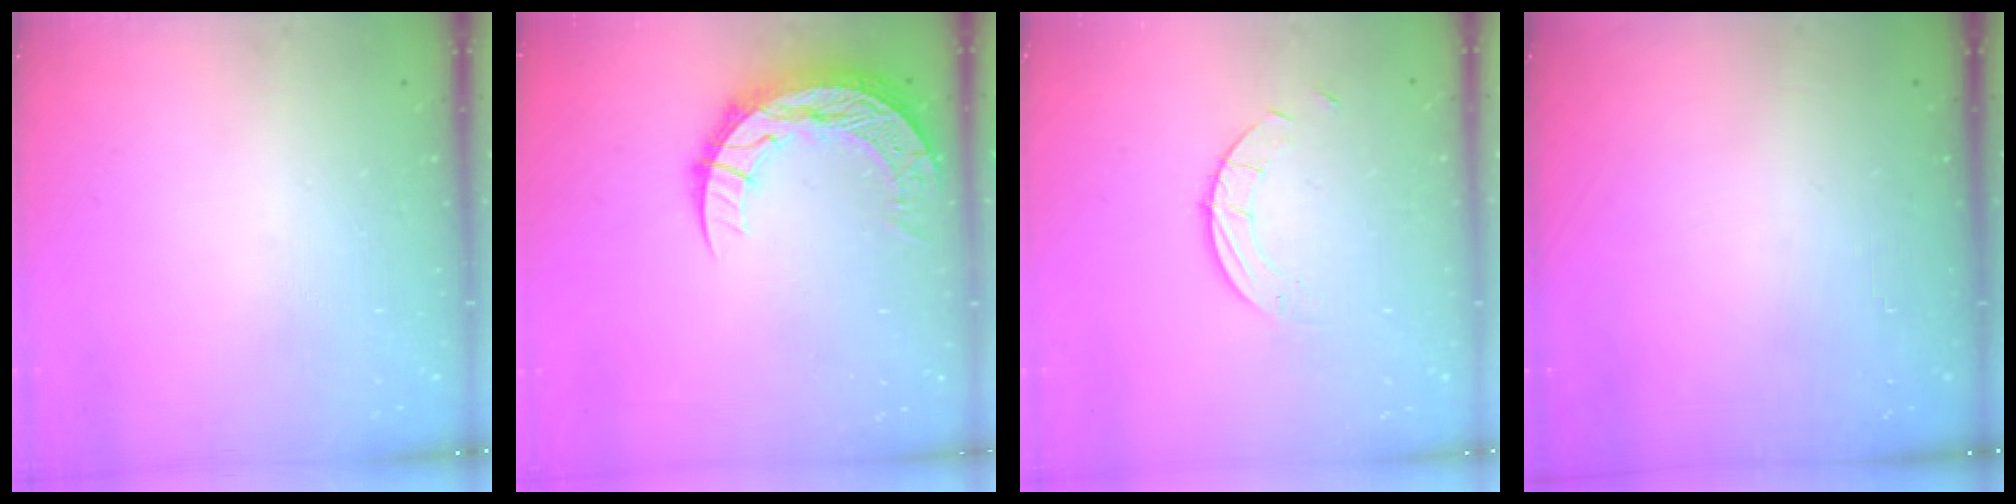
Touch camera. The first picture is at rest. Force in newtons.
{"total": 12.6, "press": 12.6, "slide": 0.9}
{"total": 2.5, "press": 2.5, "slide": 0.2}
{"total": 0.0}